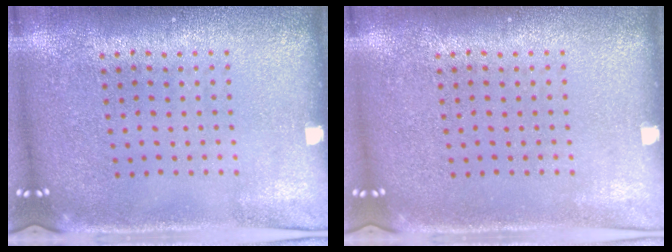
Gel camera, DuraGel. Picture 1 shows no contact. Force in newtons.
{"total": 0.0}